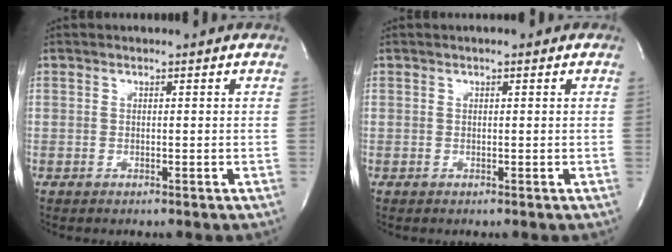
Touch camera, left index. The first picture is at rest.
{"total": 0.7, "force": [0.3, 0.3, 0.5], "torque": [-0.011, 0.000, 0.000]}